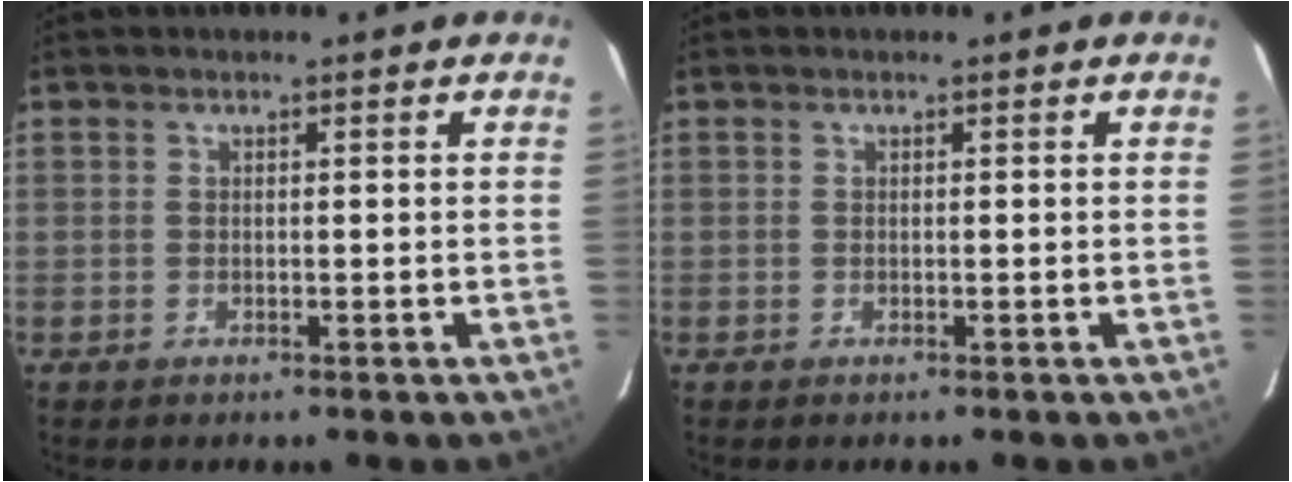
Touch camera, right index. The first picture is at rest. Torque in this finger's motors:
{"motor_torque": [0.00, 0.00, 0.00, -0.01]}